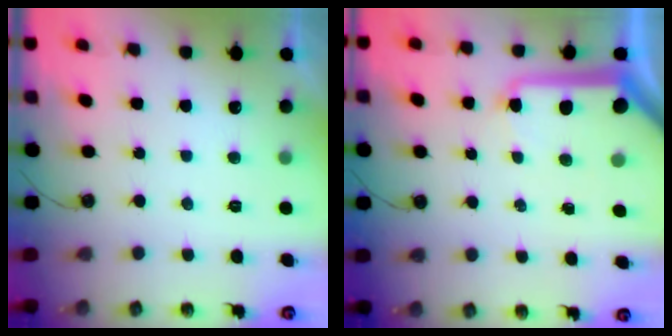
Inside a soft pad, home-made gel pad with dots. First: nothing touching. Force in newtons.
{"total": 12.2, "press": 12.2, "slide": 1.4}